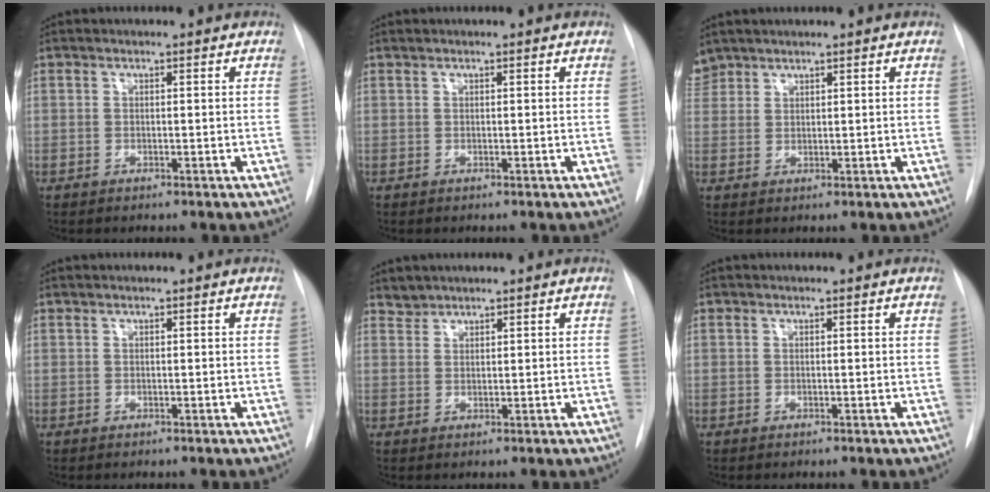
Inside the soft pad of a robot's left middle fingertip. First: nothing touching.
{"total": 0.0}
{"total": 3.3, "force": [2.9, 1.6, 0.0], "torque": [-0.002, 0.012, 0.060]}
{"total": 0.0}
{"total": 1.6, "force": [1.5, 0.4, -0.4], "torque": [0.010, 0.005, 0.027]}
{"total": 0.0}